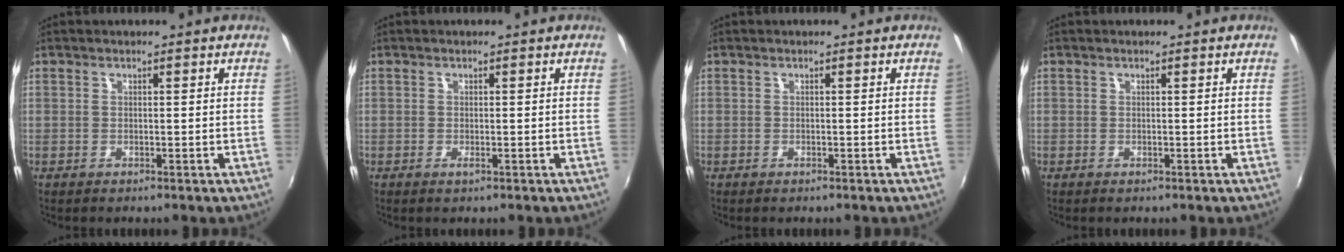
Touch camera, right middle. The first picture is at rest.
{"total": 0.8, "force": [-0.4, 0.1, 0.7], "torque": [-0.011, 0.001, -0.006]}
{"total": 0.0}
{"total": 0.0}